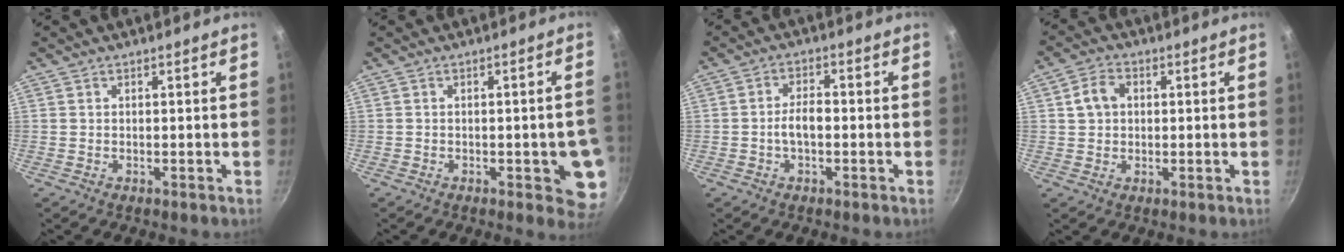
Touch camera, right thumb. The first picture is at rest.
{"total": 8.5, "force": [-1.8, 3.2, 7.7], "torque": [-0.057, 0.005, -0.020]}
{"total": 4.2, "force": [-0.9, 2.1, 3.4], "torque": [-0.056, 0.021, -0.018]}
{"total": 4.9, "force": [0.8, 3.9, 2.9], "torque": [-0.037, 0.011, 0.008]}